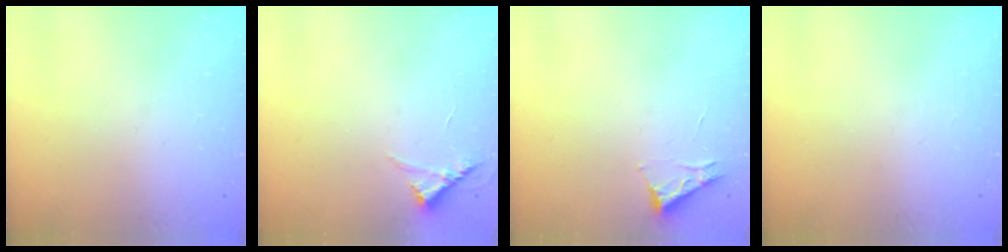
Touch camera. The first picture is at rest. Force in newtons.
{"total": 5.0, "press": 5.0, "slide": 0.4}
{"total": 3.3, "press": 3.3, "slide": 0.5}
{"total": 0.0}